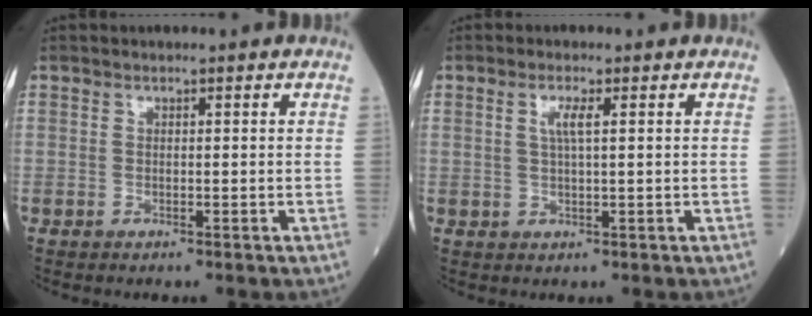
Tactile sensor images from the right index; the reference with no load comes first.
{"total": 2.5, "force": [0.8, 0.0, 2.4], "torque": [-0.053, 0.002, 0.017]}